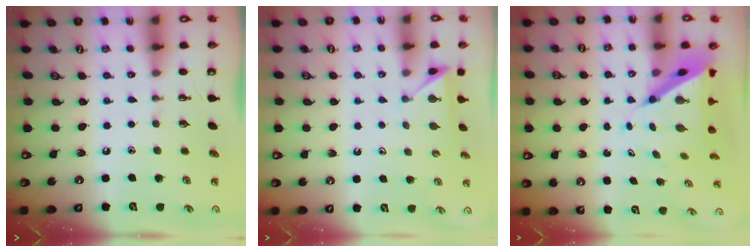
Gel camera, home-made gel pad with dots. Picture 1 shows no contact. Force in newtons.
{"total": 2.8, "press": 2.8, "slide": 0.5}
{"total": 7.7, "press": 7.6, "slide": 0.6}